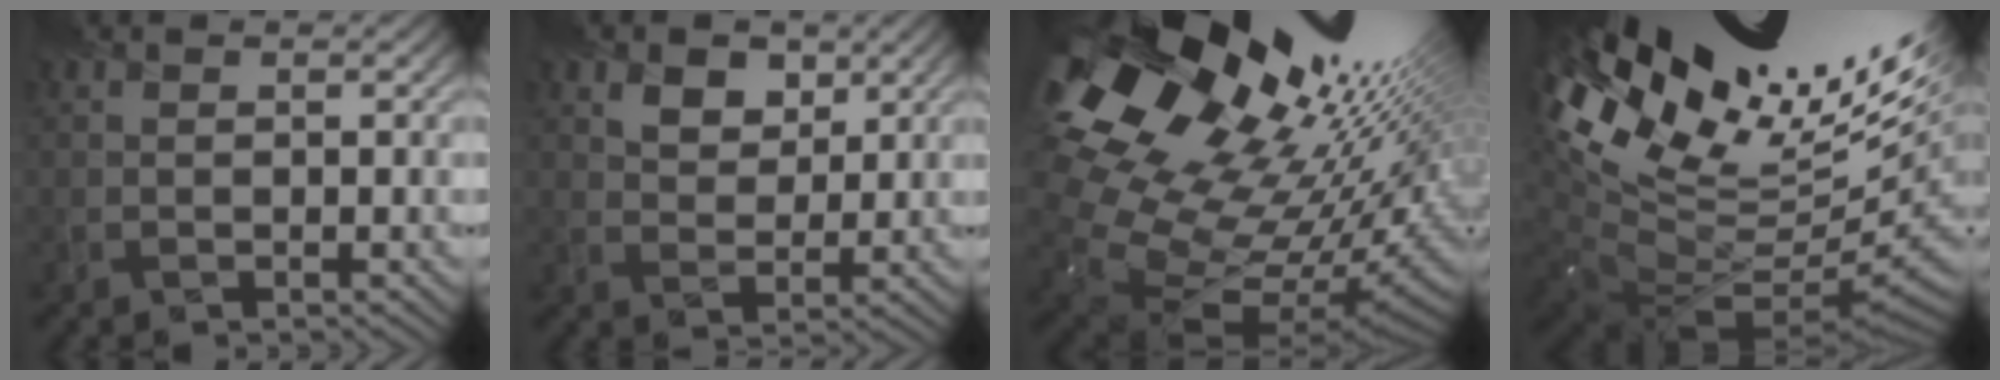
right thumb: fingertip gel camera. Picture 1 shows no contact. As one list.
[{"total": 4.3, "force": [2.3, 3.0, 2.1], "torque": [-0.040, -0.015, 0.046]}, {"total": 20.7, "force": [8.2, 13.1, 13.9], "torque": [-0.302, 0.012, 0.165]}, {"total": 17.7, "force": [6.9, 8.5, 13.9], "torque": [-0.219, 0.000, 0.173]}]